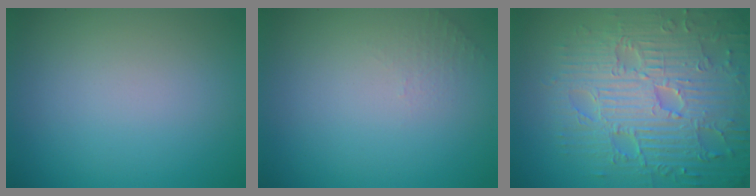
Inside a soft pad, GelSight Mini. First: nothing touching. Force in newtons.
{"total": 0.5, "press": 0.4, "slide": 0.4}
{"total": 9.6, "press": 7.0, "slide": 6.6}